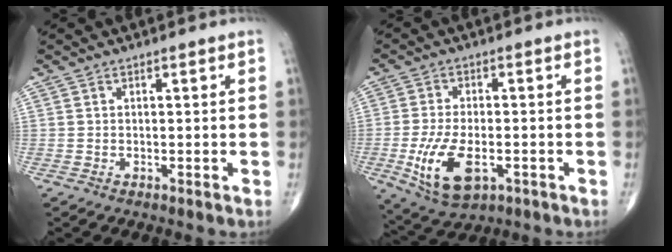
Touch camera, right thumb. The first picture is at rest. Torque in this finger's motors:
{"motor_torque": [-0.34, 0.80, 0.66, 0.35, 0.32]}